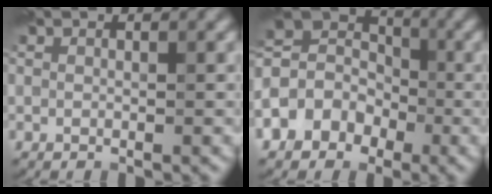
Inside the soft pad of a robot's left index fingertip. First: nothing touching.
{"total": 6.7, "force": [-2.4, 5.4, 3.1], "torque": [-0.045, 0.009, -0.062]}